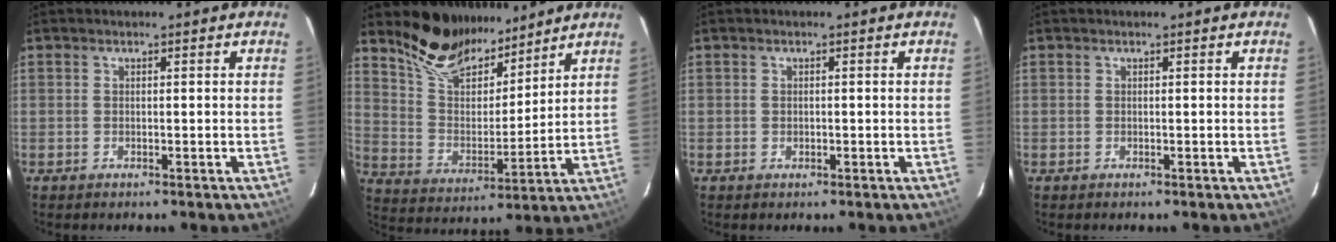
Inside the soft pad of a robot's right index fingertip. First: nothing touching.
{"total": 14.3, "force": [11.6, 5.8, 6.0], "torque": [-0.128, 0.006, 0.216]}
{"total": 0.5, "force": [-0.1, 0.5, 0.1], "torque": [0.000, -0.001, 0.000]}
{"total": 0.0}